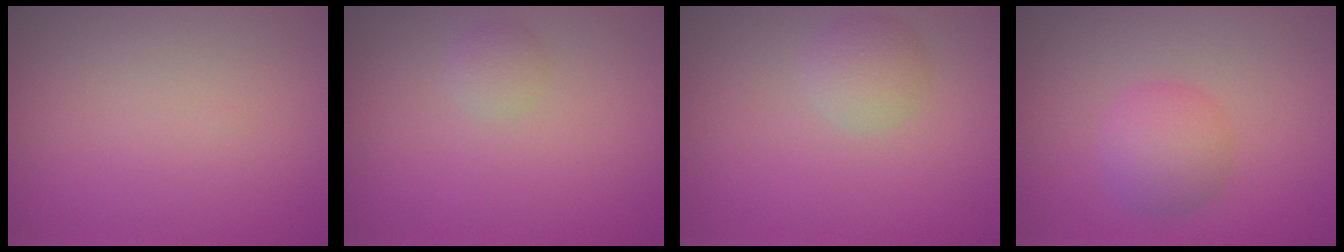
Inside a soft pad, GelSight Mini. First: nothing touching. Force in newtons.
{"total": 1.0, "press": 1.0, "slide": 0.0}
{"total": 2.1, "press": 2.1, "slide": 0.1}
{"total": 2.9, "press": 2.9, "slide": 0.1}